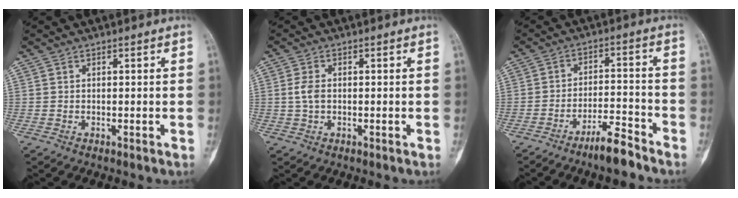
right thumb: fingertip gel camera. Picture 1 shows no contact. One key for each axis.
{"total": 3.0, "fx": 0.1, "fy": 1.8, "fz": 2.4, "tx": -0.053, "ty": 0.003, "tz": 0.000}
{"total": 7.0, "fx": -5.6, "fy": 1.3, "fz": 4.0, "tx": -0.070, "ty": 0.046, "tz": -0.098}